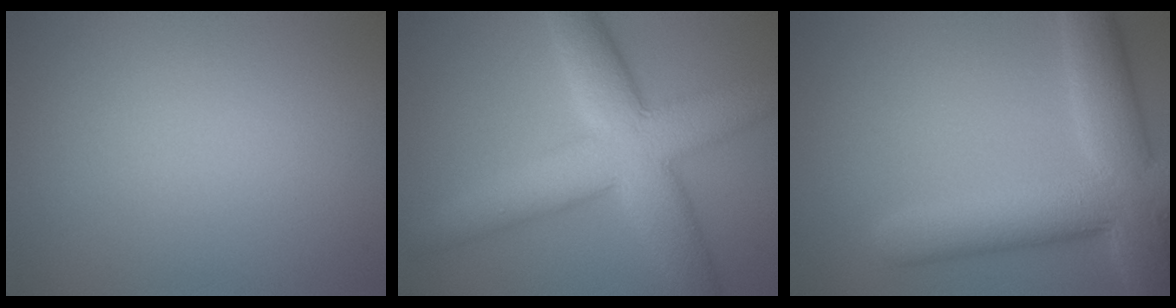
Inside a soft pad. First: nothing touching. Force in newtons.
{"total": 9.3, "press": 9.3, "slide": 0.2}
{"total": 9.4, "press": 9.4, "slide": 0.6}